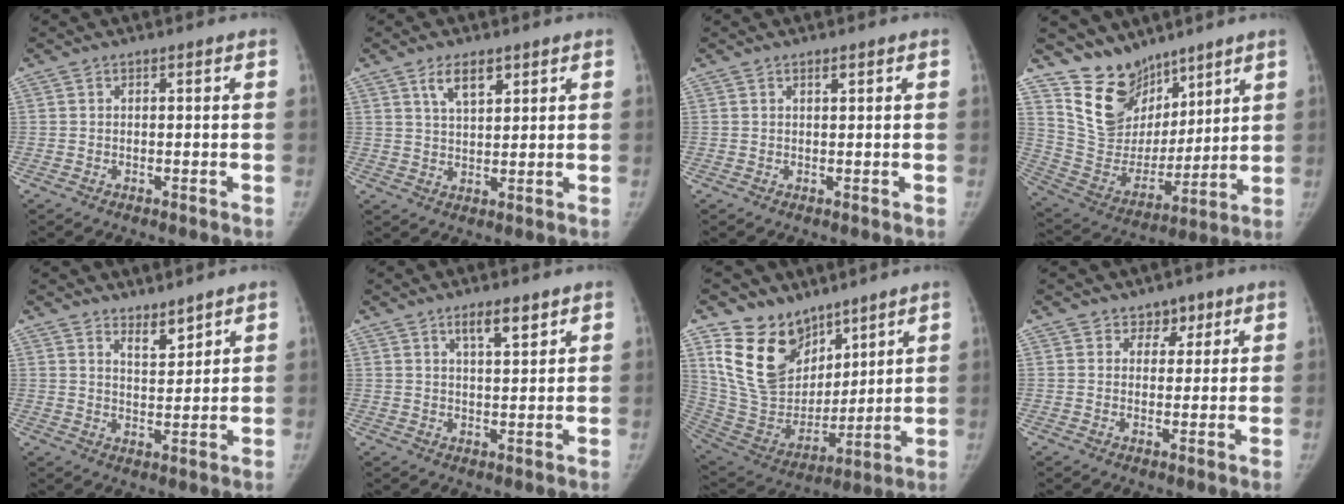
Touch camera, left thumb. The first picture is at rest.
{"total": 5.3, "force": [3.1, 2.3, 3.7], "torque": [-0.051, -0.018, 0.057]}
{"total": 0.8, "force": [0.6, 0.2, 0.6], "torque": [-0.008, -0.003, 0.009]}
{"total": 15.2, "force": [11.5, 9.2, 3.9], "torque": [-0.025, -0.077, 0.229]}
{"total": 4.3, "force": [3.6, 1.4, 1.8], "torque": [-0.016, -0.034, 0.064]}
{"total": 5.0, "force": [3.2, 1.4, 3.6], "torque": [-0.049, -0.022, 0.054]}
{"total": 18.2, "force": [11.4, 11.9, 7.7], "torque": [-0.097, -0.067, 0.236]}
{"total": 3.6, "force": [2.2, 2.7, 0.9], "torque": [0.022, -0.010, 0.028]}